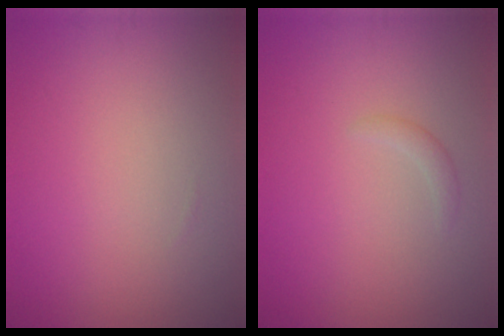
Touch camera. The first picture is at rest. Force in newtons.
{"total": 0.8, "press": 0.8, "slide": 0.0}